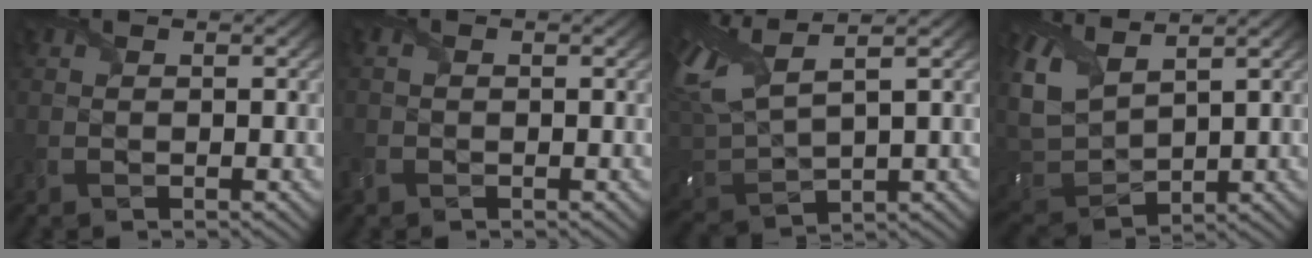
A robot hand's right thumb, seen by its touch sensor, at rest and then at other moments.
{"total": 1.5, "force": [-0.8, 1.1, 0.7], "torque": [-0.026, -0.004, -0.023]}
{"total": 9.8, "force": [4.0, 3.4, 8.3], "torque": [-0.222, 0.020, 0.077]}
{"total": 7.7, "force": [3.8, 3.7, 5.6], "torque": [-0.165, 0.007, 0.072]}